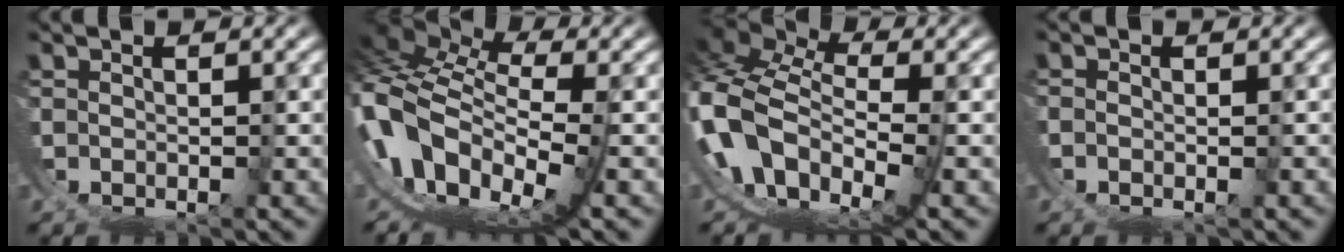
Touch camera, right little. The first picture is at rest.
{"total": 11.6, "force": [0.0, 7.9, 8.5], "torque": [-0.192, -0.023, 0.004]}
{"total": 11.0, "force": [0.8, 8.0, 7.5], "torque": [-0.176, -0.022, 0.011]}
{"total": 1.0, "force": [-0.7, 0.6, 0.5], "torque": [-0.013, -0.007, -0.009]}